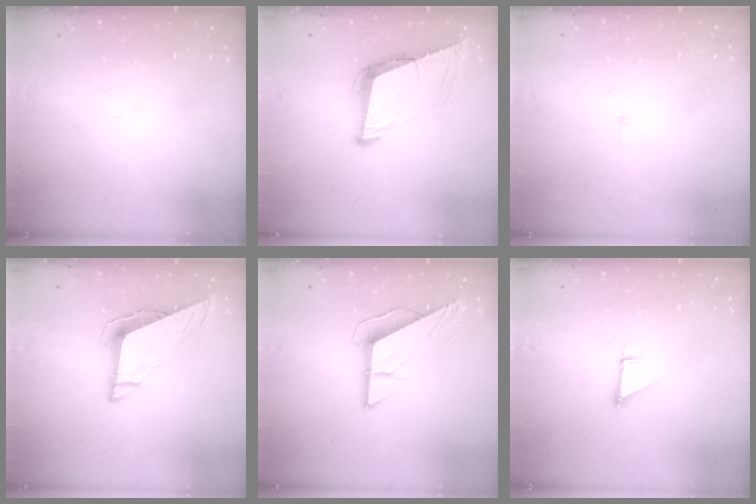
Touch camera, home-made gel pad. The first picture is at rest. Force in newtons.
{"total": 9.1, "press": 8.3, "slide": 3.7}
{"total": 3.8, "press": 3.8, "slide": 0.3}
{"total": 9.0, "press": 8.9, "slide": 1.5}
{"total": 9.2, "press": 9.2, "slide": 0.6}
{"total": 1.0, "press": 1.0, "slide": 0.1}